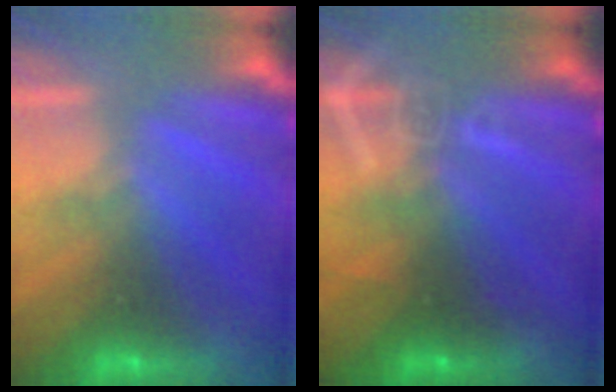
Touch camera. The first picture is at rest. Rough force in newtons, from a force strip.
{"total": 2.8}